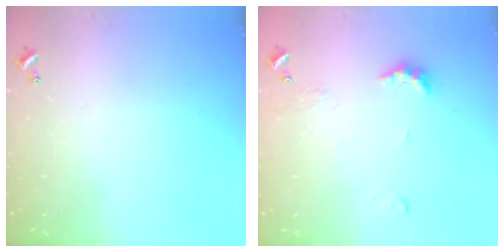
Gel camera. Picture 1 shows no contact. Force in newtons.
{"total": 4.3, "press": 4.2, "slide": 0.9}